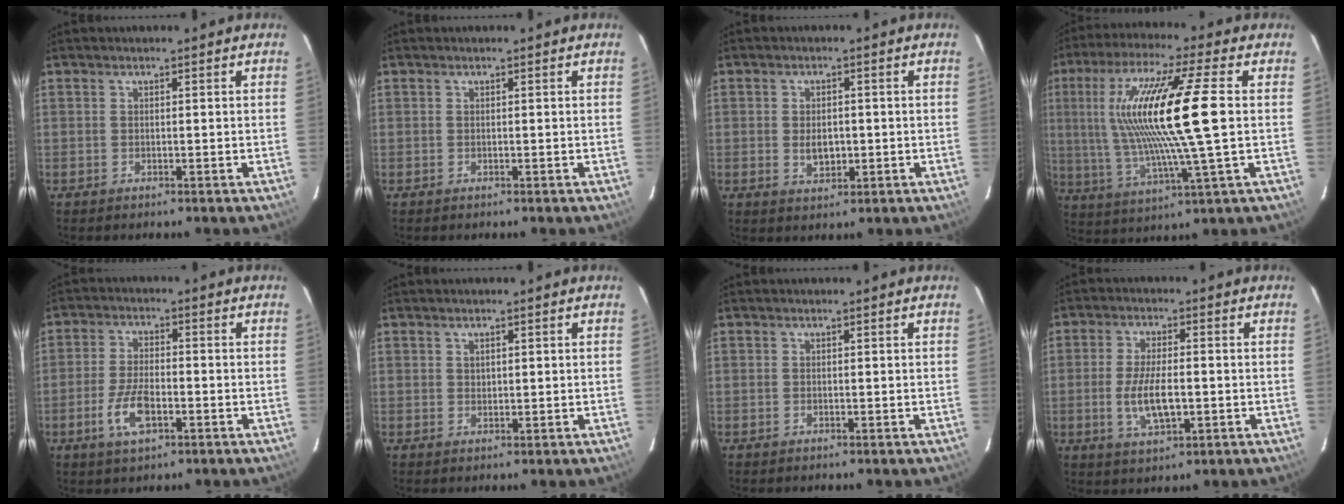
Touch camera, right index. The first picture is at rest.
{"total": 0.0}
{"total": 4.1, "force": [-0.5, 2.8, 3.0], "torque": [-0.052, -0.004, -0.003]}
{"total": 18.9, "force": [2.4, 1.5, 18.7], "torque": [-0.354, 0.003, 0.049]}
{"total": 7.4, "force": [-3.1, 3.0, 6.1], "torque": [-0.132, -0.004, -0.058]}
{"total": 1.1, "force": [0.5, 0.8, 0.6], "torque": [-0.007, 0.004, 0.011]}
{"total": 0.0}
{"total": 8.0, "force": [-1.6, 3.0, 7.2], "torque": [-0.144, -0.009, -0.025]}